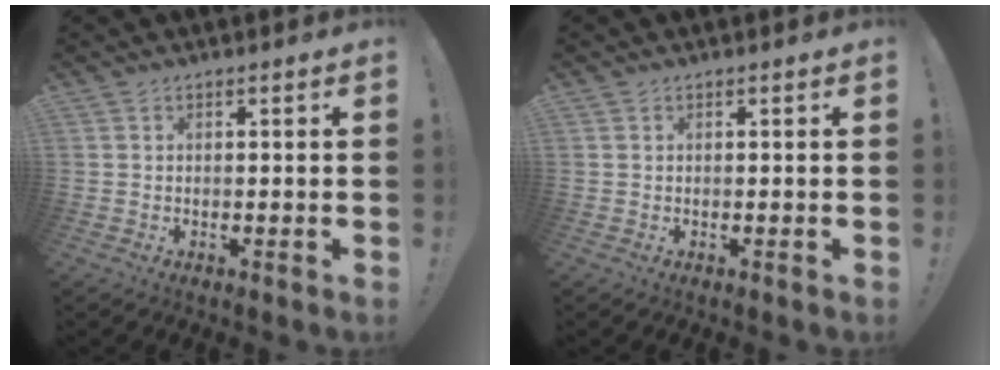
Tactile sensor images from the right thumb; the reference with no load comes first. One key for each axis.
{"total": 0.0}